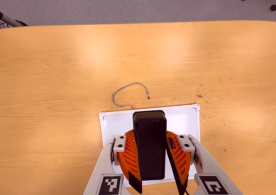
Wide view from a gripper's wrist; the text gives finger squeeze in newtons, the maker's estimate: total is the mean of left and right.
{"total": 10.0, "left": 10.0, "right": 9.9}